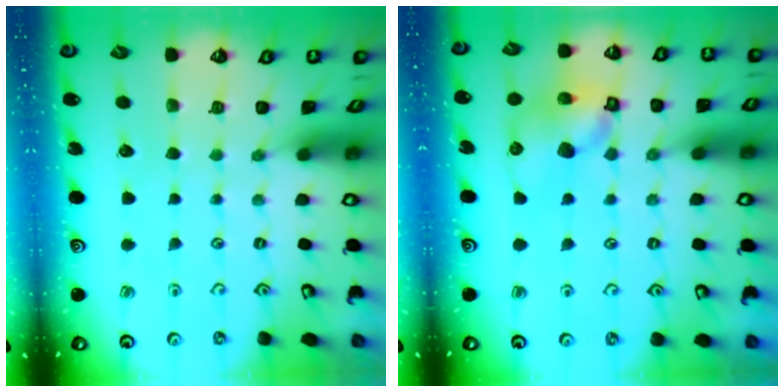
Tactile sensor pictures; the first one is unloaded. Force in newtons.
{"total": 10.2, "press": 10.1, "slide": 1.6}